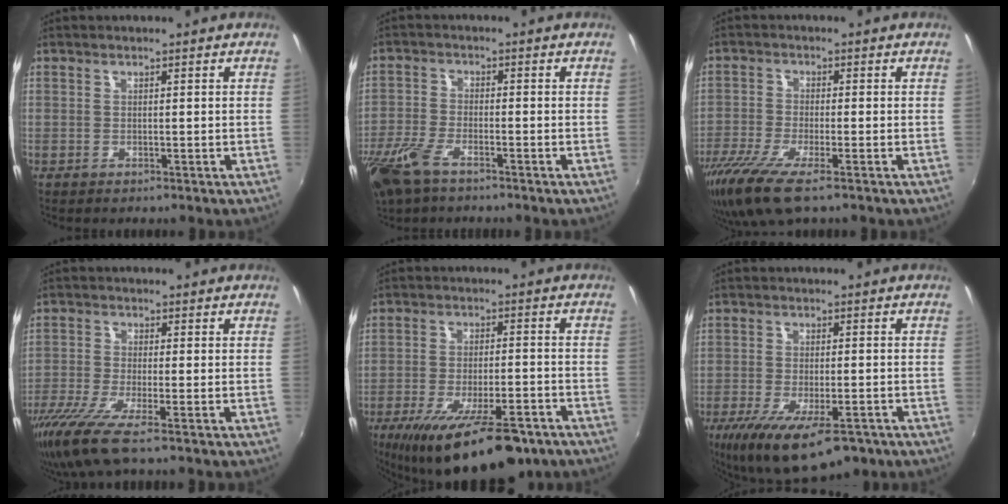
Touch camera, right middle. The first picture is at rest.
{"total": 9.6, "force": [-6.3, 3.7, 6.2], "torque": [-0.160, -0.023, -0.130]}
{"total": 9.9, "force": [-6.6, 2.0, 7.1], "torque": [-0.169, -0.035, -0.126]}
{"total": 9.1, "force": [-6.2, 0.7, 6.6], "torque": [-0.157, -0.038, -0.118]}
{"total": 19.6, "force": [-13.0, 6.2, 13.2], "torque": [-0.235, -0.044, -0.189]}
{"total": 15.7, "force": [-9.7, 5.6, 11.1], "torque": [-0.217, -0.053, -0.149]}